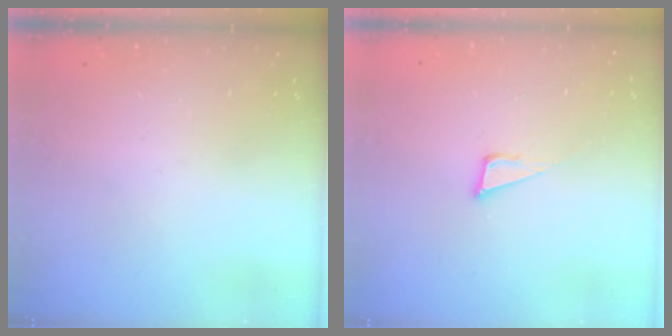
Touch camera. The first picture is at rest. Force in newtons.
{"total": 6.1, "press": 5.5, "slide": 2.7}